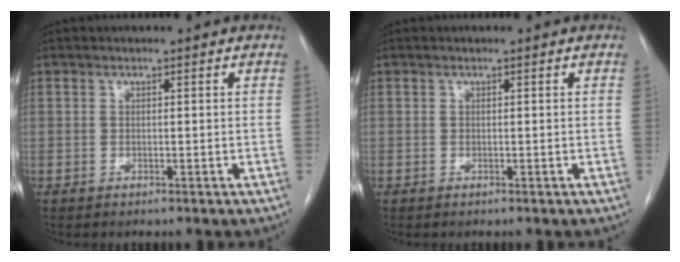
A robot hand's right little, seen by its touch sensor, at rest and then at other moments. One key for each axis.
{"total": 0.0}